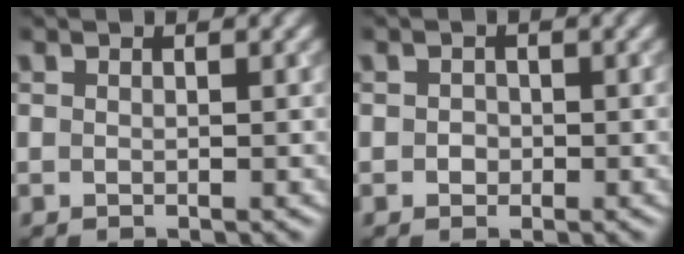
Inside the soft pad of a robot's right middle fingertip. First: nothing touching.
{"total": 0.9, "force": [-0.1, 0.9, 0.3], "torque": [-0.002, -0.002, -0.004]}